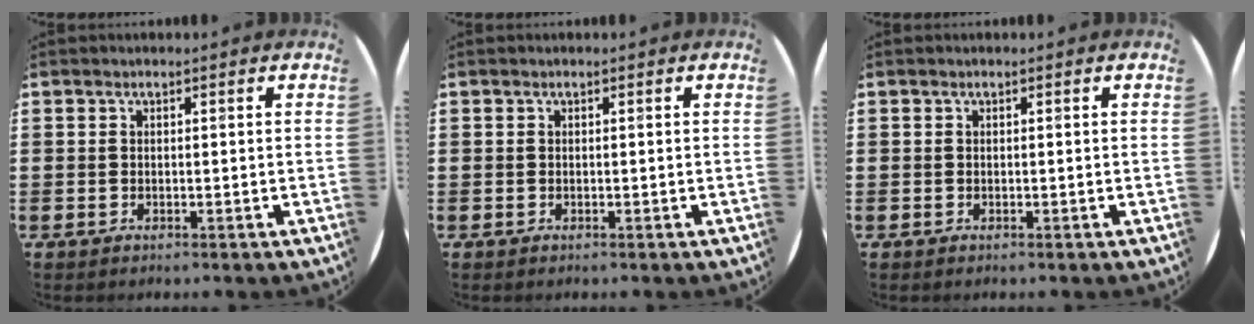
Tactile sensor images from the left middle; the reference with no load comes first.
{"total": 0.0}
{"total": 0.0}